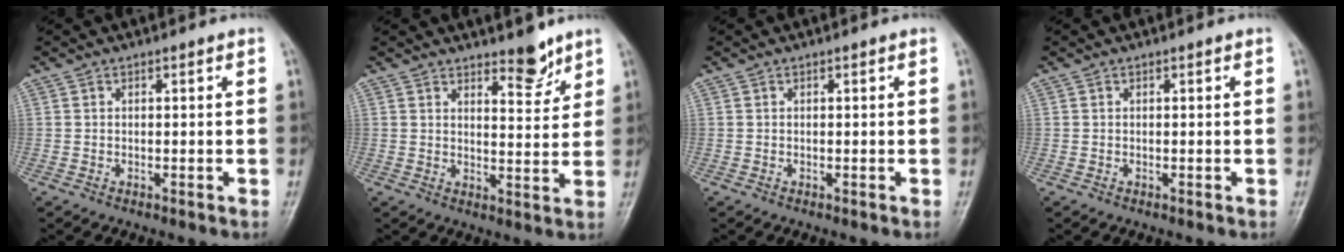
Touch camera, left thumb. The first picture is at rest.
{"total": 5.3, "force": [4.1, 1.8, 2.7], "torque": [-0.020, -0.036, 0.061]}
{"total": 0.0}
{"total": 0.0}